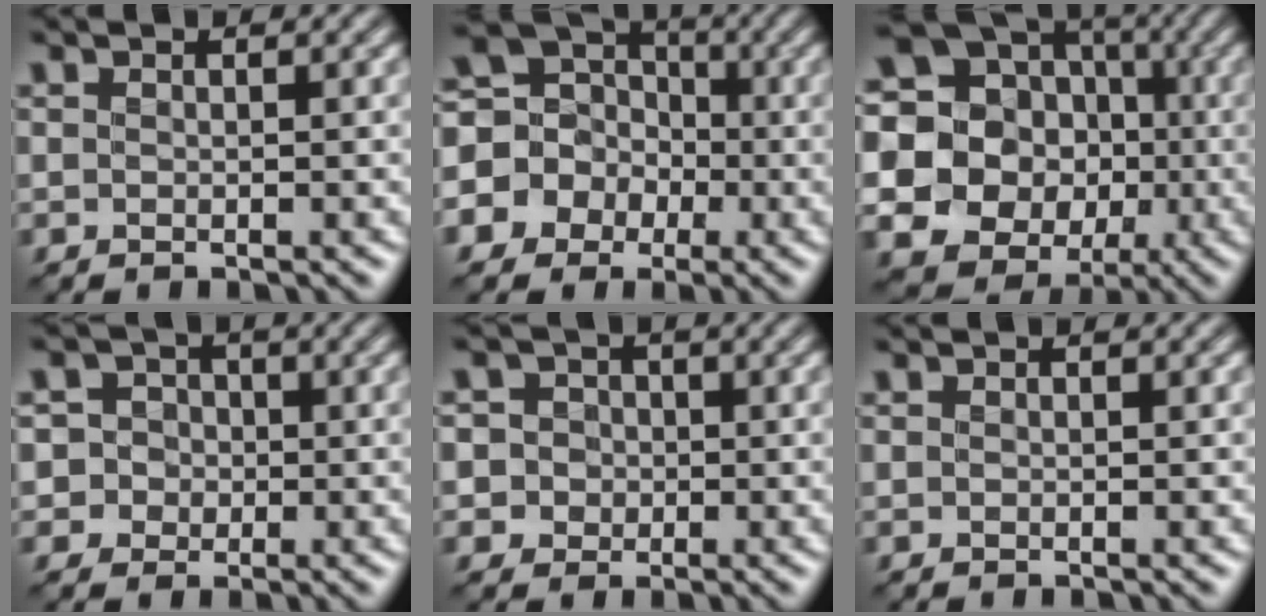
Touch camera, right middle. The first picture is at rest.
{"total": 9.6, "force": [-1.4, 9.0, 3.1], "torque": [-0.090, 0.026, -0.057]}
{"total": 21.8, "force": [-0.9, 20.9, 6.1], "torque": [-0.175, 0.008, -0.057]}
{"total": 4.7, "force": [-0.1, 4.6, 0.9], "torque": [0.006, 0.028, -0.022]}
{"total": 4.8, "force": [0.5, 4.6, 1.3], "torque": [-0.012, 0.035, -0.014]}
{"total": 0.0}